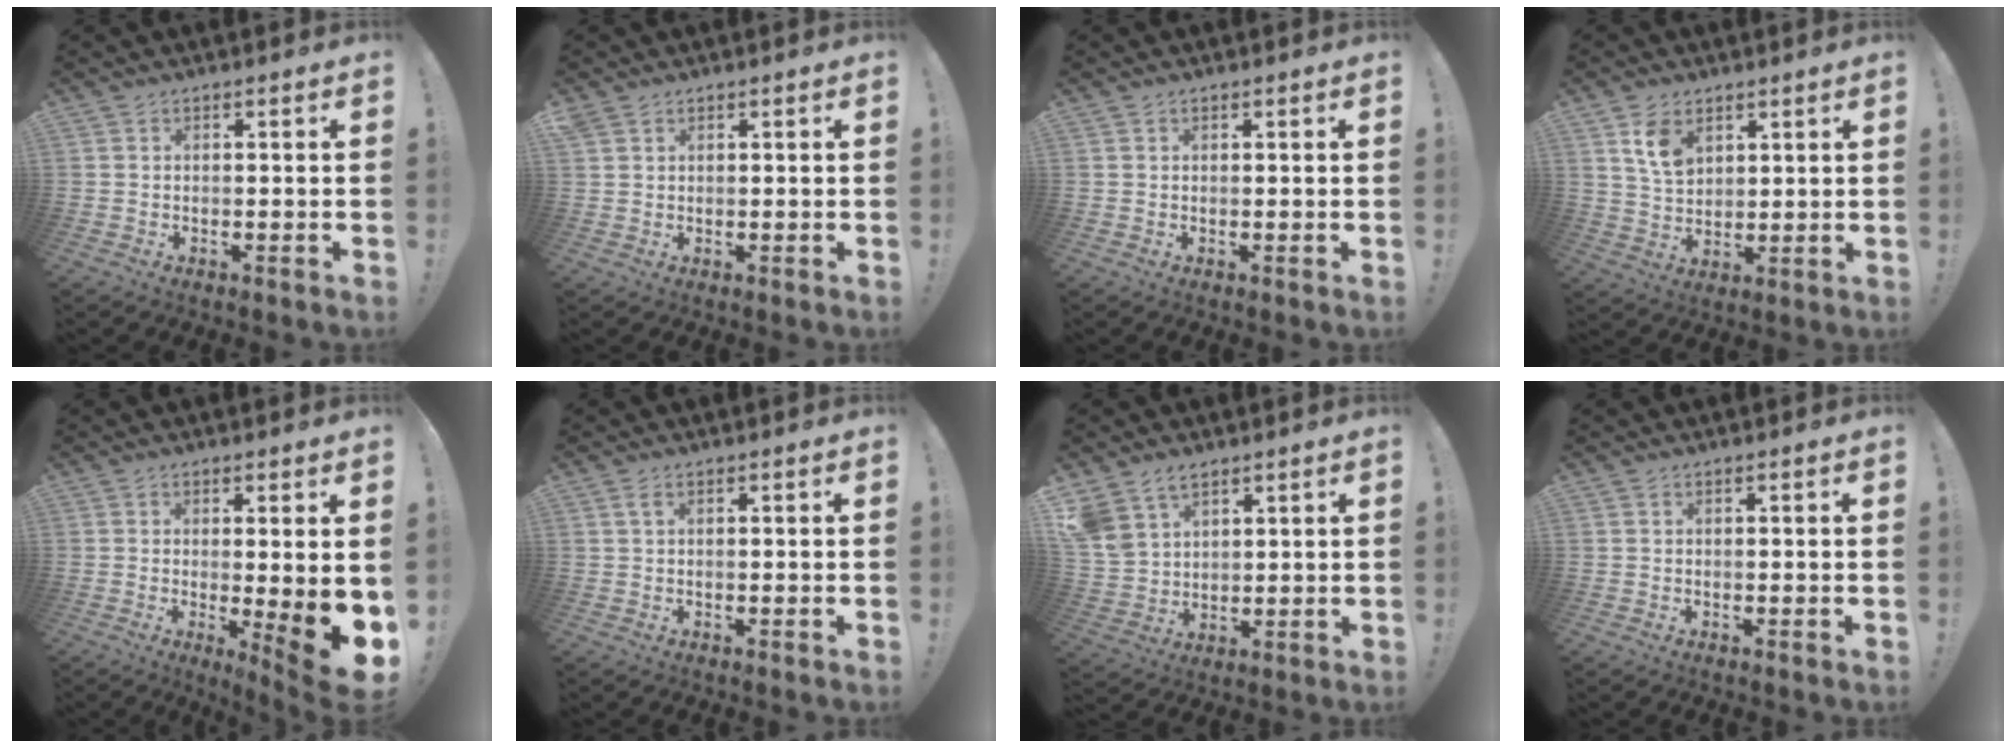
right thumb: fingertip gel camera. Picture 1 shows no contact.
{"total": 1.8, "force": [1.4, 1.1, 0.5], "torque": [-0.002, -0.004, 0.026]}
{"total": 0.0}
{"total": 8.5, "force": [4.5, 5.7, 4.4], "torque": [-0.064, -0.019, 0.086]}
{"total": 9.2, "force": [-1.2, 0.5, 9.1], "torque": [-0.107, -0.026, -0.016]}
{"total": 1.8, "force": [0.8, 0.5, 1.5], "torque": [-0.025, 0.000, 0.013]}
{"total": 8.6, "force": [6.2, 5.2, 2.8], "torque": [-0.060, -0.029, 0.129]}
{"total": 0.0}